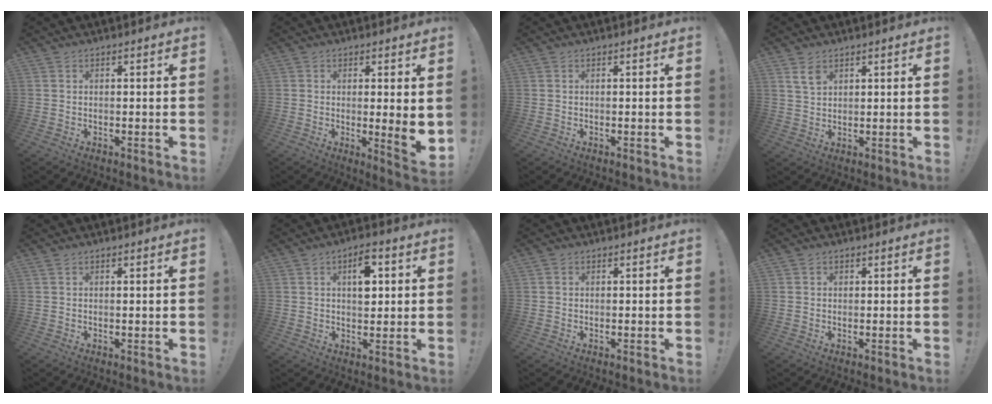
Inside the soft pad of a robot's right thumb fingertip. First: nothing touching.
{"total": 6.9, "force": [-0.2, 0.3, 6.9], "torque": [-0.086, -0.019, -0.002]}
{"total": 0.0}
{"total": 4.4, "force": [2.6, 2.6, 2.3], "torque": [-0.027, -0.014, 0.047]}
{"total": 0.8, "force": [0.5, -0.1, 0.6], "torque": [-0.010, 0.000, 0.007]}
{"total": 7.5, "force": [2.4, 4.2, 5.8], "torque": [-0.068, -0.007, 0.036]}
{"total": 0.8, "force": [0.5, 0.6, 0.1], "torque": [0.004, -0.001, 0.009]}
{"total": 1.0, "force": [0.6, 0.8, 0.2], "torque": [-0.002, 0.000, 0.010]}